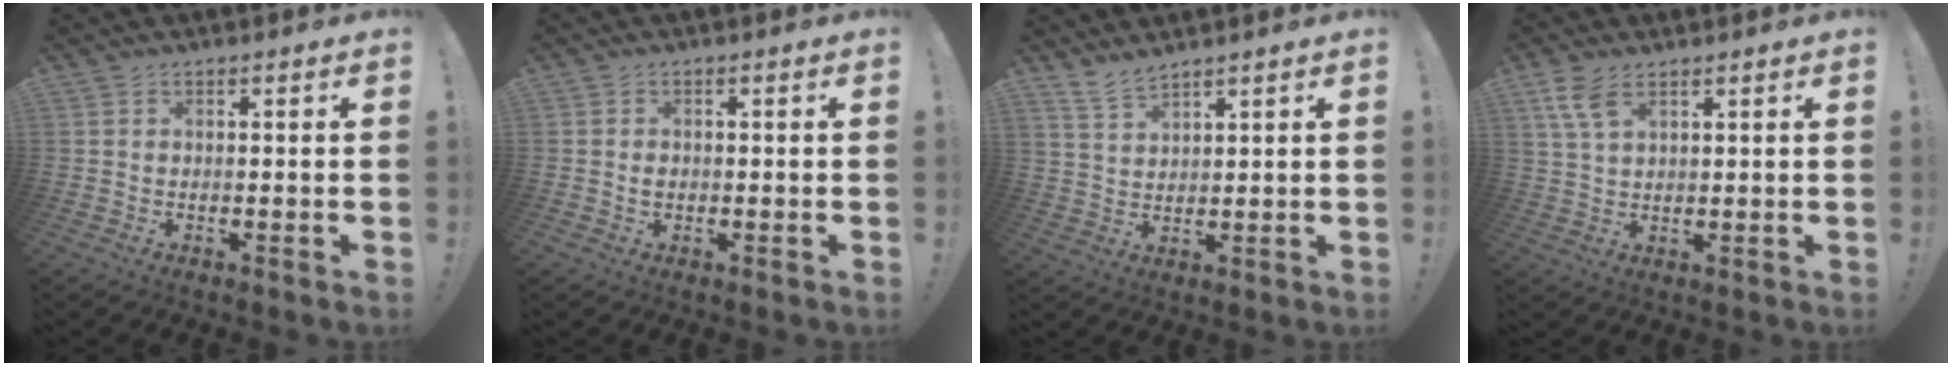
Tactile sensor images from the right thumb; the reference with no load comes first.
{"total": 1.0, "force": [-0.2, 0.8, 0.6], "torque": [-0.003, -0.001, -0.006]}
{"total": 5.5, "force": [4.9, 1.2, 2.1], "torque": [-0.045, -0.027, 0.093]}
{"total": 6.5, "force": [3.8, 3.0, 4.4], "torque": [-0.081, -0.014, 0.074]}